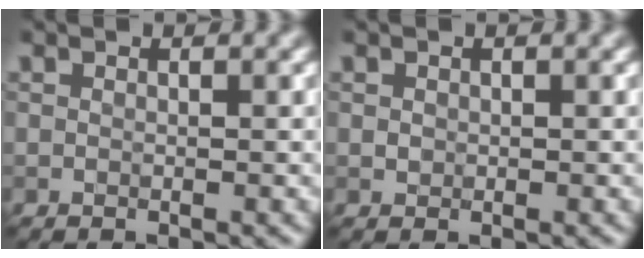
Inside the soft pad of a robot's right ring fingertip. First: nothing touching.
{"total": 0.5, "force": [0.0, 0.5, 0.1], "torque": [0.001, -0.002, 0.001]}